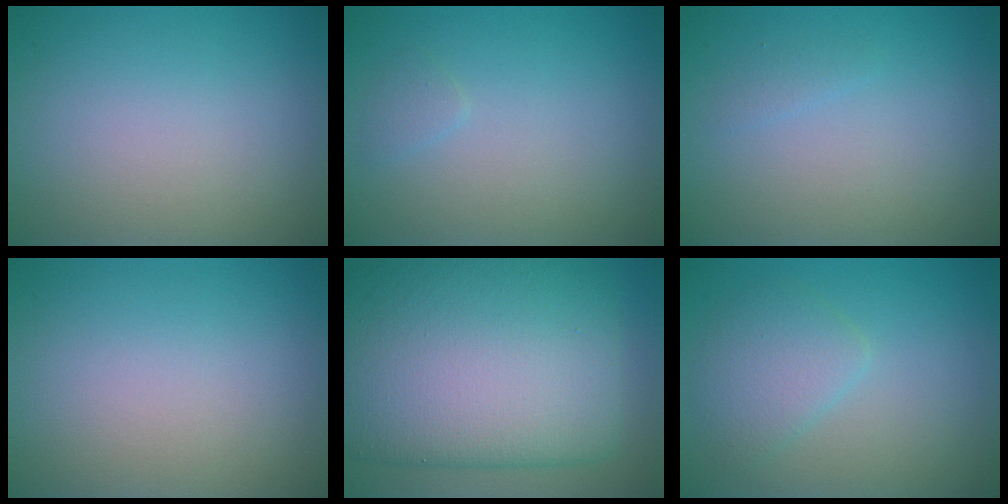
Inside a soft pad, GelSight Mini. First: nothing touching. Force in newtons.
{"total": 0.7, "press": 0.7, "slide": 0.1}
{"total": 0.6, "press": 0.6, "slide": 0.0}
{"total": 0.0}
{"total": 15.1, "press": 15.1, "slide": 0.4}
{"total": 2.9, "press": 2.9, "slide": 0.0}